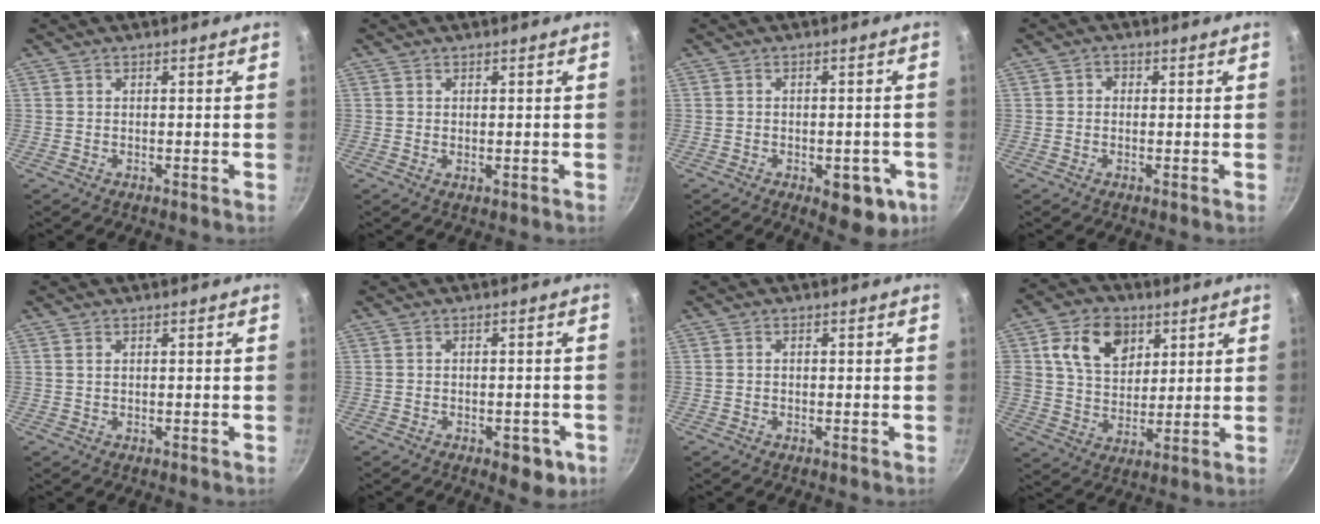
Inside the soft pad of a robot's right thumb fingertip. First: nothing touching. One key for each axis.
{"total": 0.7, "fx": 0.2, "fy": 0.4, "fz": 0.5, "tx": -0.006, "ty": -0.008, "tz": 0.002}
{"total": 8.9, "fx": -3.3, "fy": 4.6, "fz": 6.9, "tx": -0.048, "ty": 0.011, "tz": -0.035}
{"total": 1.6, "fx": 0.1, "fy": 1.4, "fz": 0.7, "tx": -0.007, "ty": 0.003, "tz": -0.003}
{"total": 0.7, "fx": 0.3, "fy": 0.4, "fz": 0.4, "tx": -0.009, "ty": 0.001, "tz": 0.007}
{"total": 5.8, "fx": -2.4, "fy": 3.1, "fz": 4.2, "tx": -0.031, "ty": 0.014, "tz": -0.022}
{"total": 0.5, "fx": -0.1, "fy": 0.4, "fz": 0.3, "tx": -0.005, "ty": 0.004, "tz": -0.001}
{"total": 13.3, "fx": 5.2, "fy": 9.5, "fz": 7.6, "tx": -0.102, "ty": -0.011, "tz": 0.086}